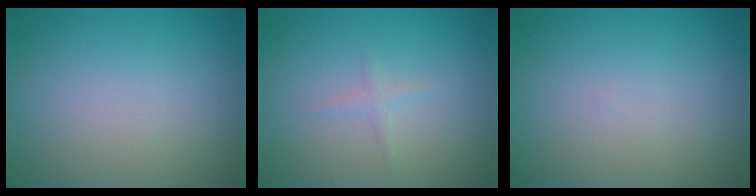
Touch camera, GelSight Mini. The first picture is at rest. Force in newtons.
{"total": 0.8, "press": 0.8, "slide": 0.1}
{"total": 0.0}